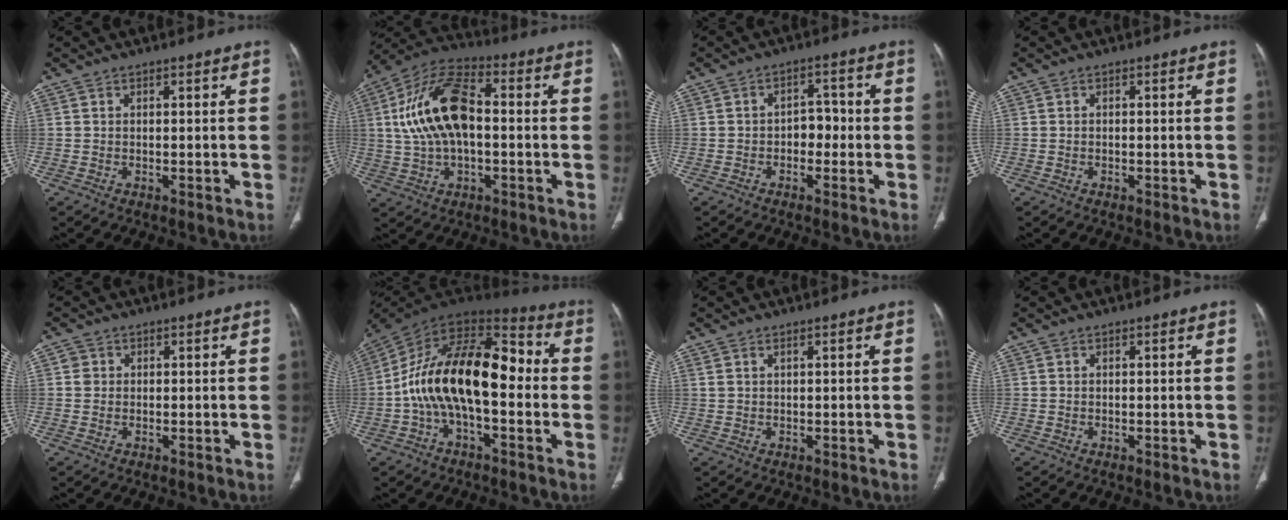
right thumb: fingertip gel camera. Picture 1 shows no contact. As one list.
[{"total": 16.6, "force": [1.1, 8.8, 14.0], "torque": [-0.269, 0.031, 0.012]}, {"total": 4.1, "force": [-1.0, 3.0, 2.6], "torque": [-0.015, 0.018, -0.023]}, {"total": 0.0}, {"total": 1.5, "force": [0.3, 1.5, 0.3], "torque": [0.002, 0.001, 0.004]}, {"total": 20.9, "force": [-1.6, 10.7, 17.9], "torque": [-0.292, 0.055, -0.037]}, {"total": 0.9, "force": [0.7, 0.2, 0.6], "torque": [-0.014, 0.005, 0.019]}, {"total": 0.0}]